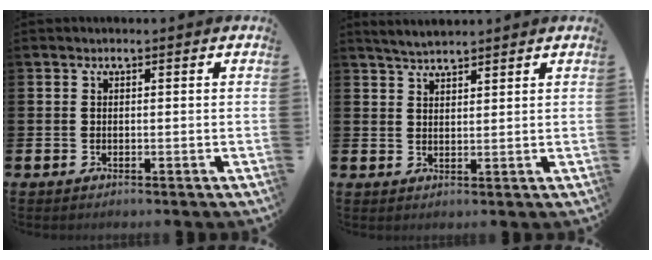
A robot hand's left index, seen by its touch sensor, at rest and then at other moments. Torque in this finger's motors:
{"motor_torque": [0.00, -0.11, 0.32, 0.02]}